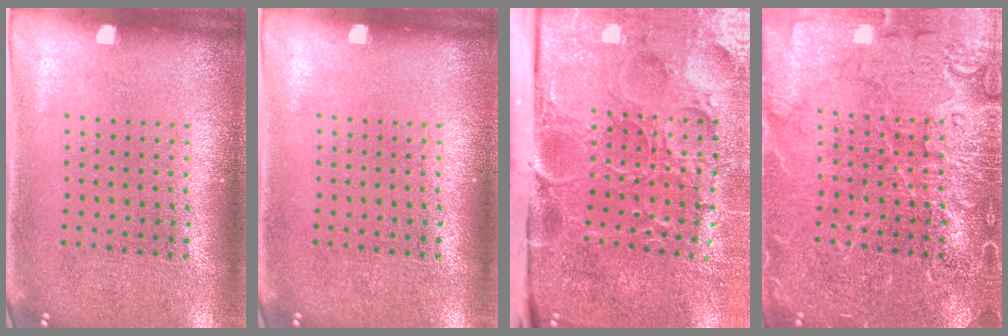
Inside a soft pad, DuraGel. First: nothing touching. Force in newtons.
{"total": 0.0}
{"total": 5.5, "press": 4.2, "slide": 3.5}
{"total": 6.1, "press": 6.1, "slide": 0.9}